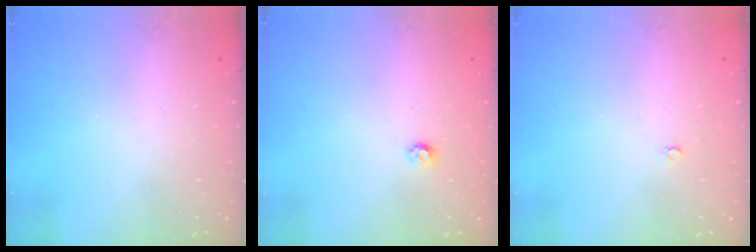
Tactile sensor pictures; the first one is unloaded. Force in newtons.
{"total": 3.2, "press": 3.2, "slide": 0.3}
{"total": 2.0, "press": 2.0, "slide": 0.4}